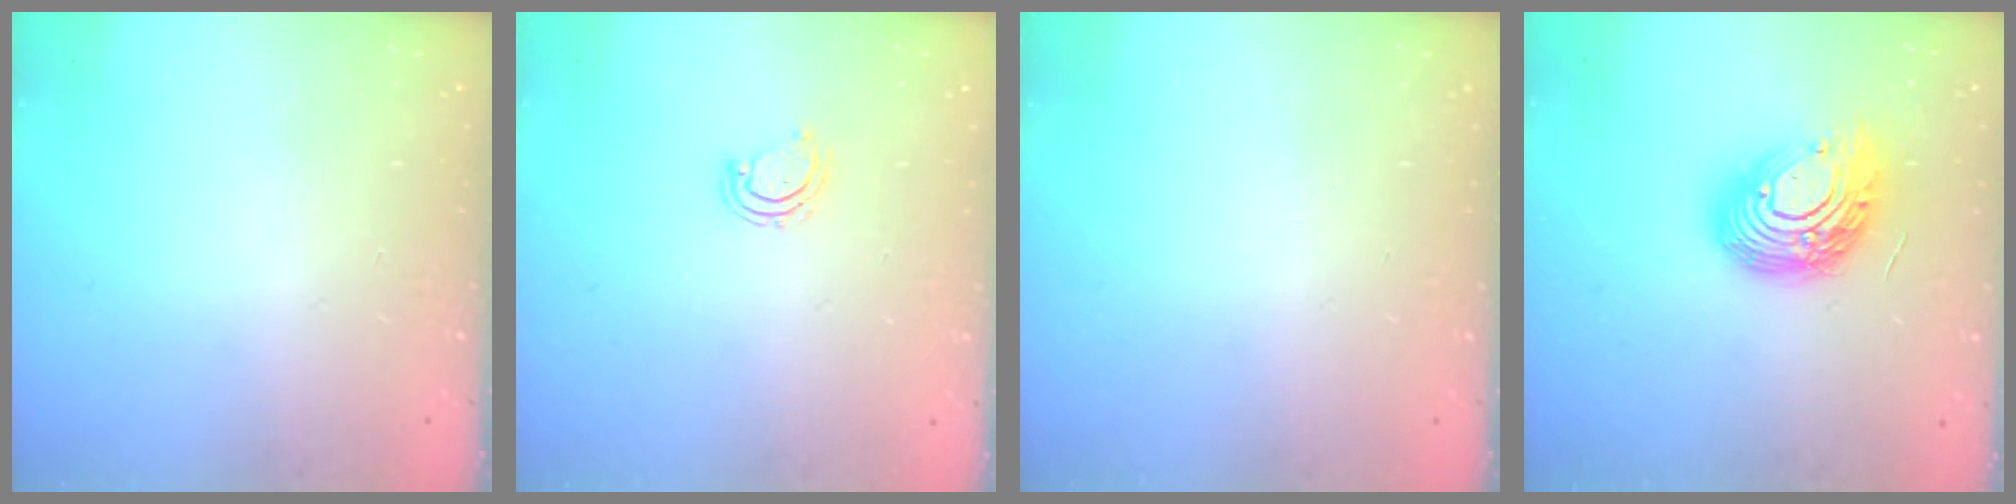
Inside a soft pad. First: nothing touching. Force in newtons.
{"total": 3.2, "press": 3.1, "slide": 0.2}
{"total": 0.0}
{"total": 16.1, "press": 16.0, "slide": 1.3}